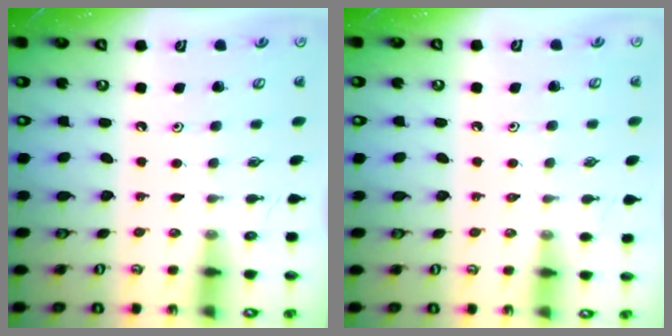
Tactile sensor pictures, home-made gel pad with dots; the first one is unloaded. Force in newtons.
{"total": 0.6, "press": 0.6, "slide": 0.2}